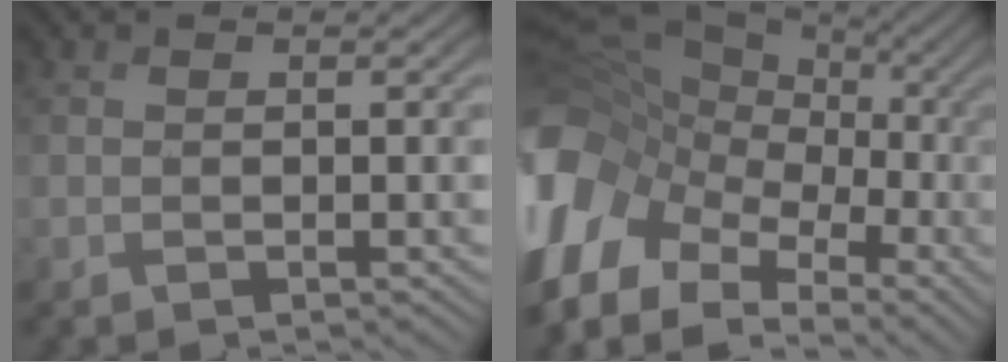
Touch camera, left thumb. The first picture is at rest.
{"total": 18.8, "force": [-5.7, 13.3, 12.0], "torque": [-0.317, 0.007, -0.087]}